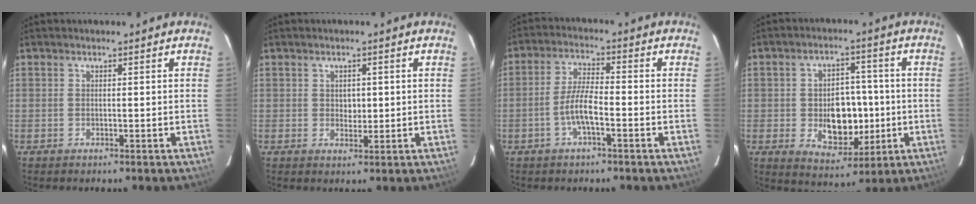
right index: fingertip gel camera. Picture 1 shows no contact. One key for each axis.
{"total": 2.4, "fx": 0.3, "fy": 2.0, "fz": 1.3, "tx": -0.016, "ty": 0.003, "tz": 0.005}
{"total": 5.8, "fx": -2.4, "fy": 1.3, "fz": 5.1, "tx": -0.107, "ty": 0.005, "tz": -0.046}
{"total": 11.2, "fx": -1.5, "fy": 7.9, "fz": 7.7, "tx": -0.143, "ty": 0.005, "tz": -0.002}